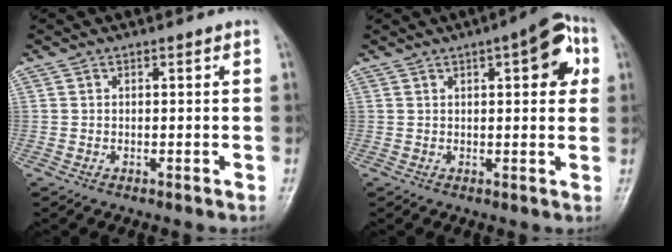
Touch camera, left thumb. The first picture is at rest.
{"total": 9.5, "force": [3.4, 3.5, 8.2], "torque": [-0.080, 0.008, 0.035]}